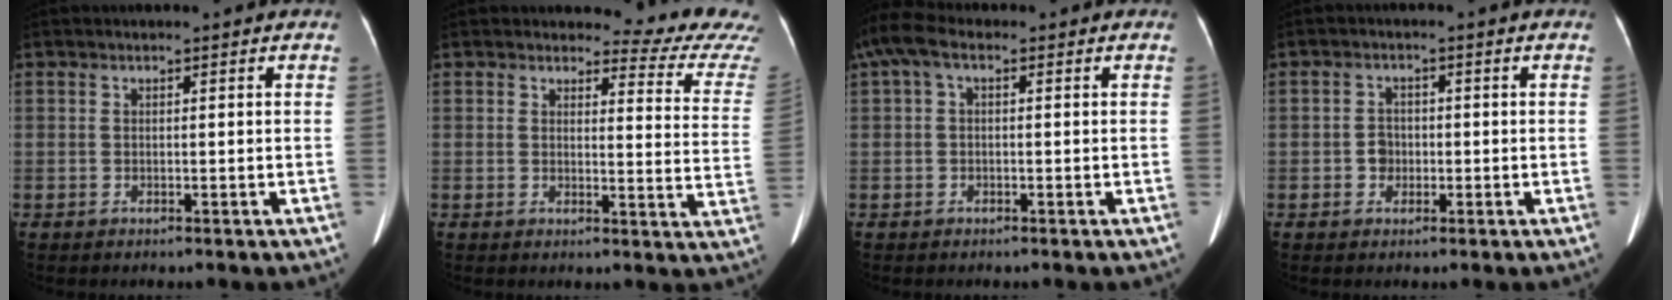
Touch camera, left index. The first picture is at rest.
{"total": 11.1, "force": [11.0, 0.5, 1.2], "torque": [0.003, -0.091, 0.094]}
{"total": 5.2, "force": [2.1, 2.5, 4.1], "torque": [-0.093, 0.038, 0.040]}
{"total": 2.2, "force": [-0.5, 1.9, 0.9], "torque": [-0.015, 0.006, -0.008]}